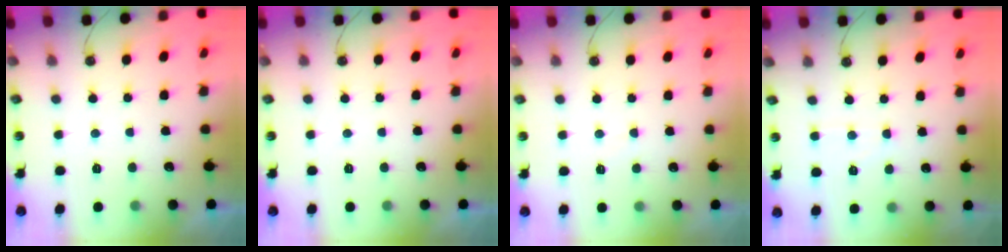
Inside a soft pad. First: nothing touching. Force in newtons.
{"total": 0.0}
{"total": 2.5, "press": 2.5, "slide": 0.3}
{"total": 4.0, "press": 4.0, "slide": 0.5}